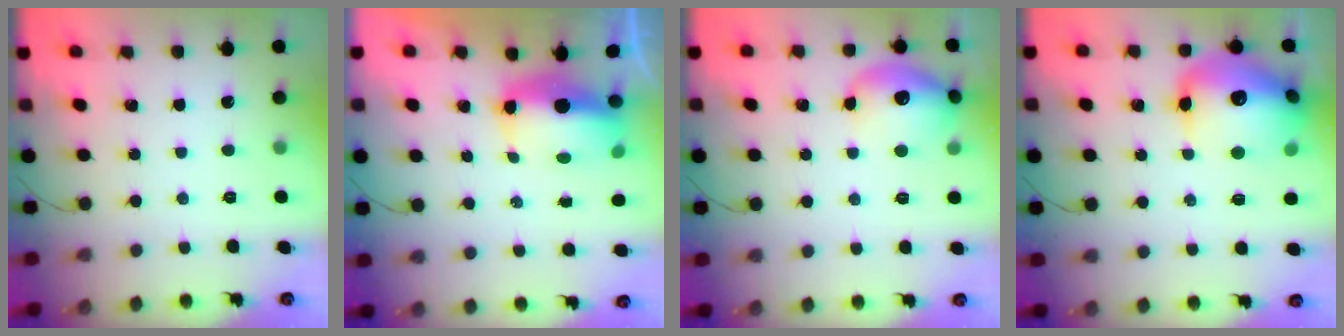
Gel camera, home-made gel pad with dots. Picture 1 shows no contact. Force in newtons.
{"total": 8.9, "press": 8.7, "slide": 1.8}
{"total": 13.4, "press": 13.4, "slide": 0.8}
{"total": 20.7, "press": 20.5, "slide": 3.3}